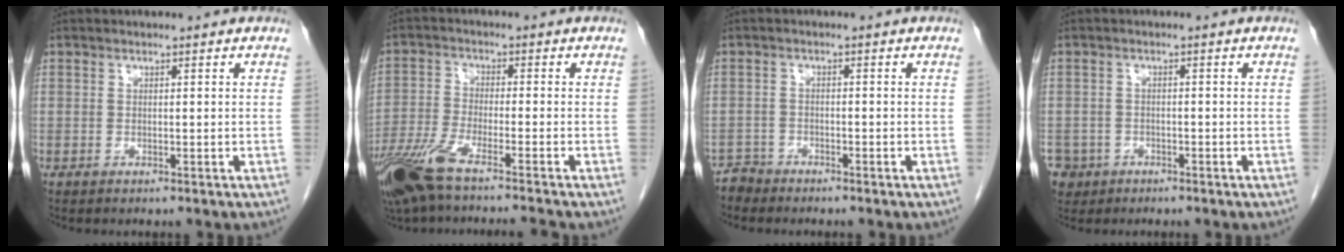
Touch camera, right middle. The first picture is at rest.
{"total": 11.4, "force": [-8.8, 0.3, 7.2], "torque": [-0.138, -0.028, -0.158]}
{"total": 2.2, "force": [-1.9, 0.5, -0.9], "torque": [0.023, -0.003, -0.040]}
{"total": 6.1, "force": [-3.4, 5.0, 0.8], "torque": [-0.024, 0.005, -0.053]}